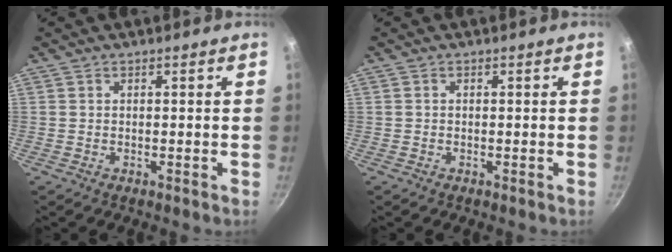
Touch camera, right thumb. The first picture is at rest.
{"total": 0.0}